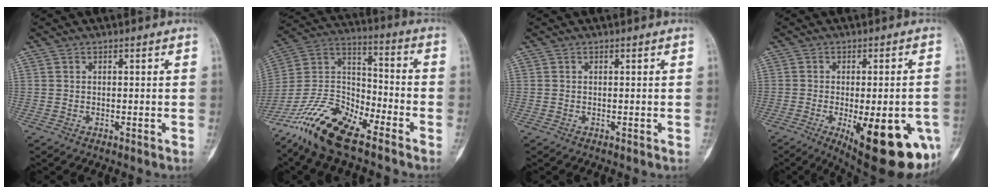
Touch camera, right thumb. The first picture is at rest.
{"total": 17.7, "force": [-12.8, 6.1, 10.7], "torque": [-0.199, 0.072, -0.242]}
{"total": 0.0}
{"total": 21.5, "force": [-8.0, 7.5, 18.5], "torque": [-0.186, -0.009, -0.091]}